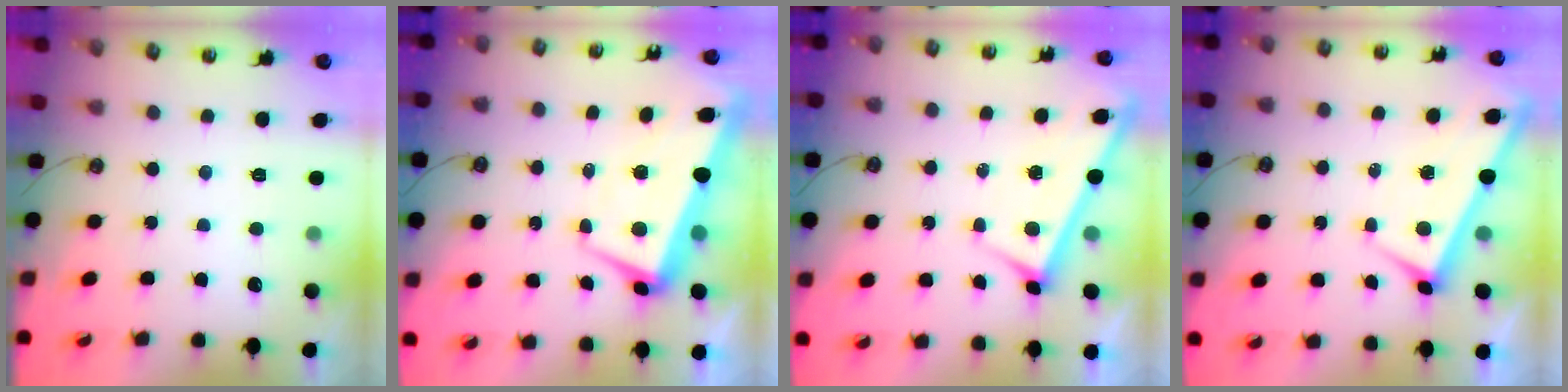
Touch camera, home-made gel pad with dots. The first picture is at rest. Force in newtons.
{"total": 2.8, "press": 2.3, "slide": 1.6}
{"total": 3.2, "press": 3.2, "slide": 0.2}
{"total": 1.7, "press": 1.7, "slide": 0.1}